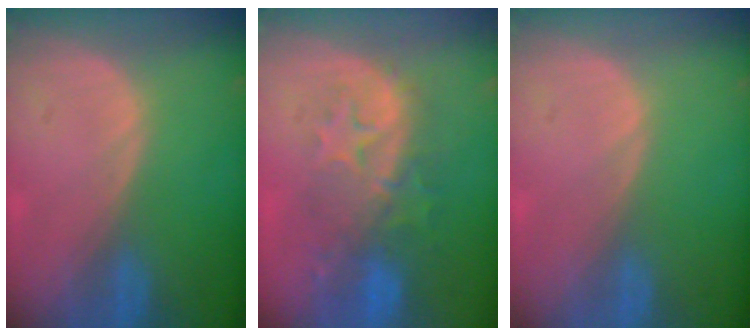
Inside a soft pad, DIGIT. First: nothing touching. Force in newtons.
{"total": 9.4, "press": 8.7, "slide": 3.7}
{"total": 0.0}